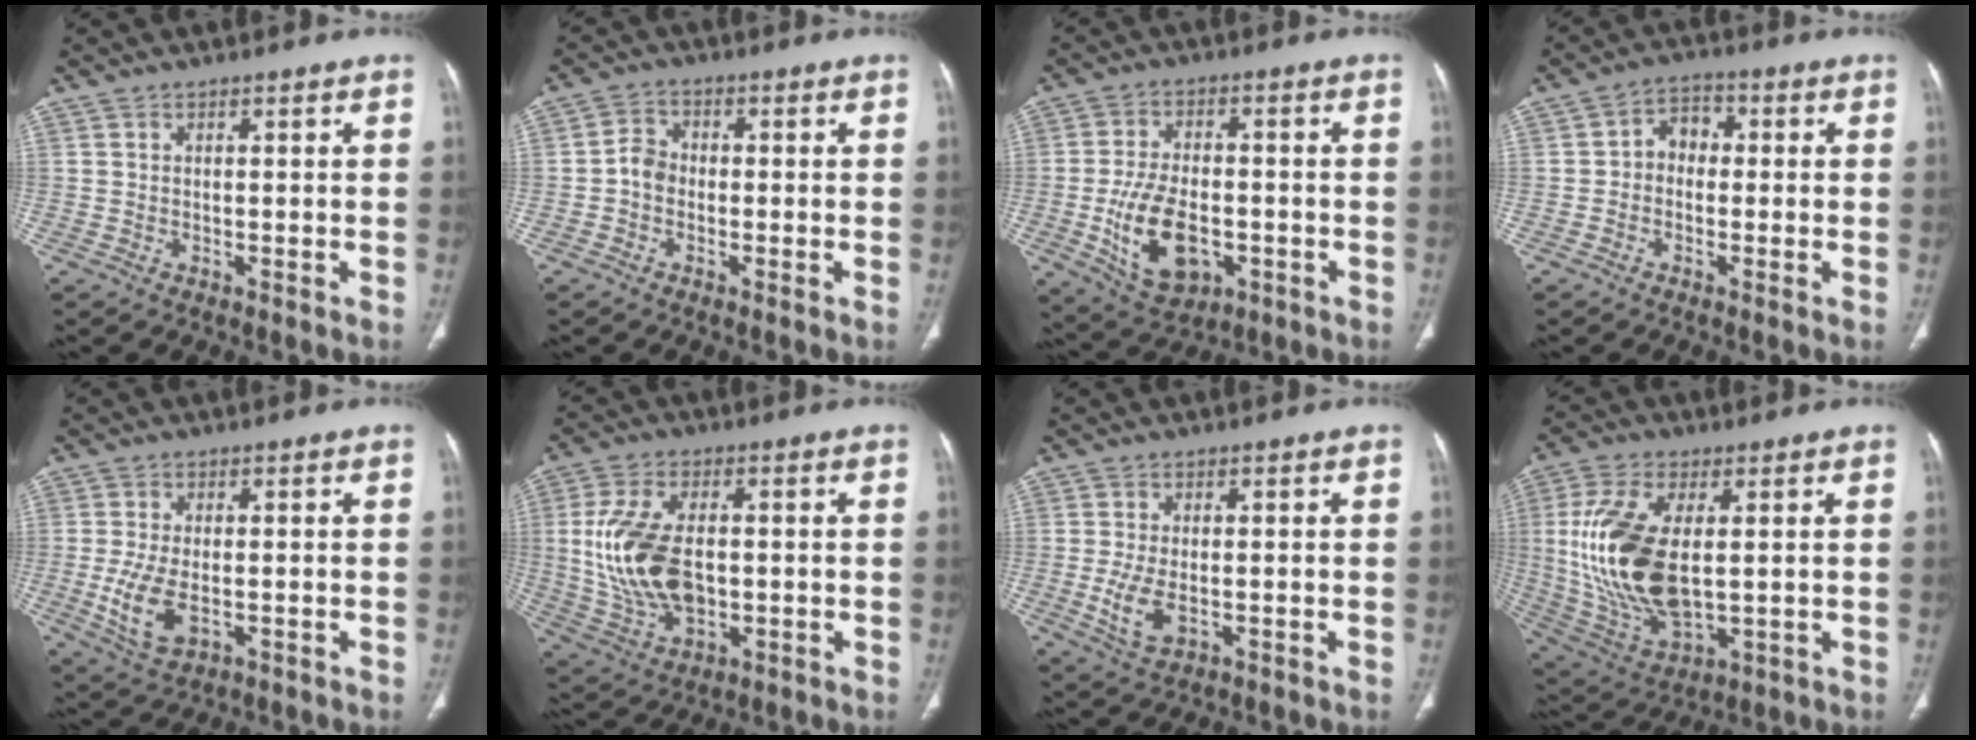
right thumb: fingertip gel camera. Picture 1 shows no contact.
{"total": 3.5, "force": [-0.9, 2.8, 1.8], "torque": [-0.023, 0.013, -0.026]}
{"total": 12.8, "force": [-3.4, 7.7, 9.7], "torque": [-0.164, 0.008, -0.044]}
{"total": 4.7, "force": [-0.3, 3.7, 2.8], "torque": [-0.024, 0.020, -0.019]}
{"total": 7.5, "force": [-1.5, 4.0, 6.2], "torque": [-0.131, -0.010, -0.021]}
{"total": 15.1, "force": [0.0, 8.8, 12.3], "torque": [-0.245, -0.004, 0.011]}
{"total": 5.6, "force": [-1.1, 2.9, 4.6], "torque": [-0.101, -0.010, -0.015]}
{"total": 19.6, "force": [1.4, 10.0, 16.8], "torque": [-0.352, -0.018, 0.039]}